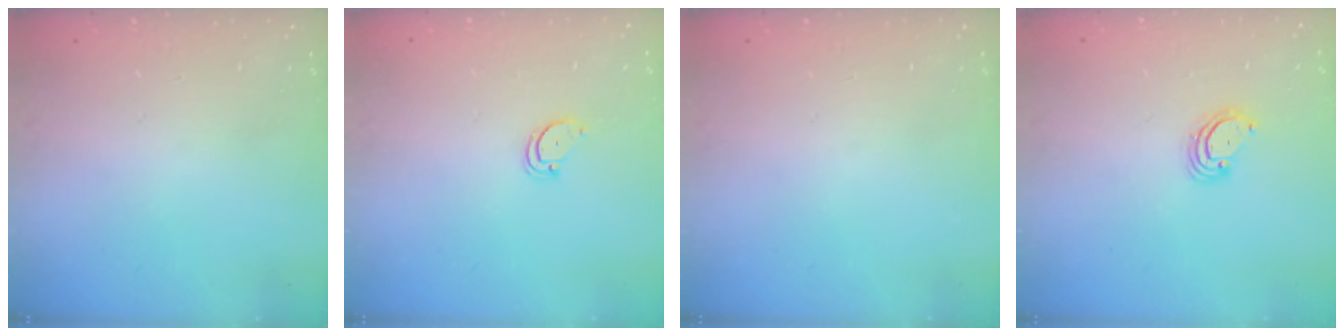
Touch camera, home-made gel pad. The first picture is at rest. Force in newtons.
{"total": 2.4, "press": 2.4, "slide": 0.2}
{"total": 0.0}
{"total": 3.0, "press": 2.9, "slide": 0.3}